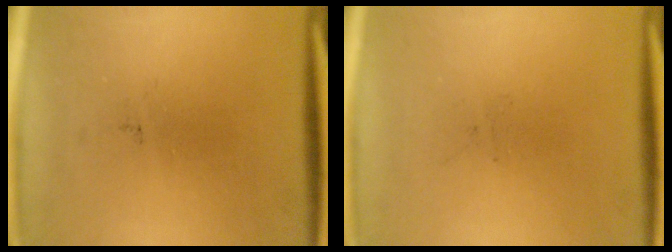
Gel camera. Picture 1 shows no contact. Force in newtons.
{"total": 0.0}